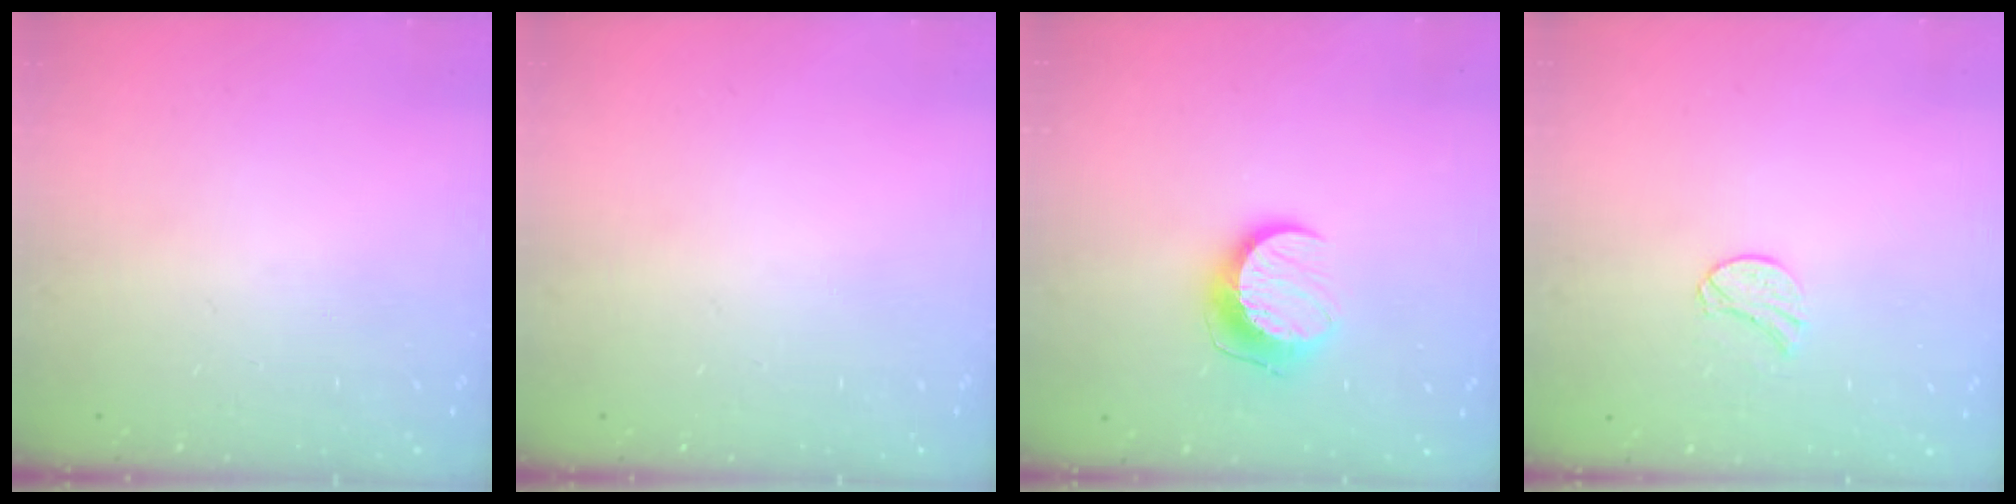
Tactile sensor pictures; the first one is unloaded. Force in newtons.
{"total": 0.0}
{"total": 10.4, "press": 10.4, "slide": 0.4}
{"total": 7.1, "press": 7.0, "slide": 0.6}